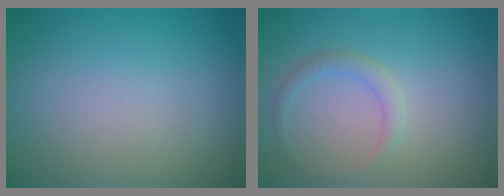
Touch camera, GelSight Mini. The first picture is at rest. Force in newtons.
{"total": 1.4, "press": 1.4, "slide": 0.1}